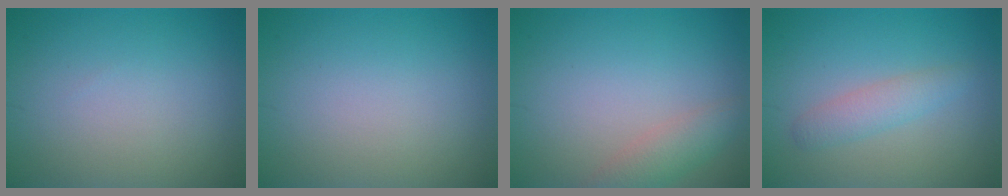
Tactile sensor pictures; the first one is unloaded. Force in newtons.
{"total": 0.0}
{"total": 2.5, "press": 2.5, "slide": 0.2}
{"total": 2.2, "press": 2.2, "slide": 0.1}